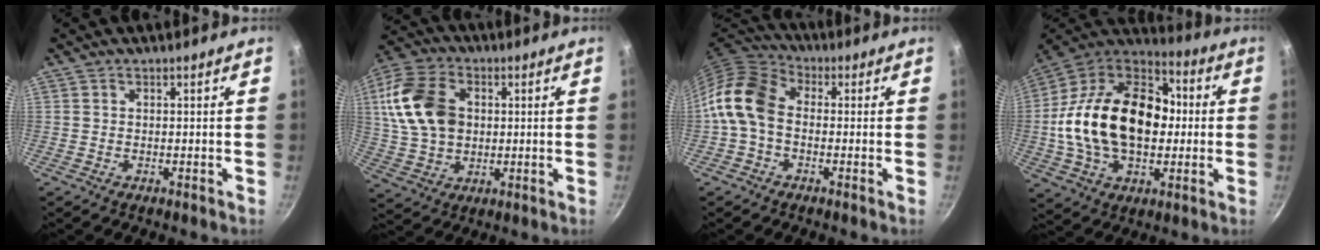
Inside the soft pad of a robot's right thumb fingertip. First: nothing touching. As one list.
[{"total": 16.1, "force": [2.6, 11.6, 10.8], "torque": [-0.195, 0.012, 0.047]}, {"total": 10.5, "force": [-1.3, 7.5, 7.2], "torque": [-0.123, 0.033, -0.048]}, {"total": 27.5, "force": [0.1, 18.1, 20.7], "torque": [-0.341, 0.042, -0.007]}]